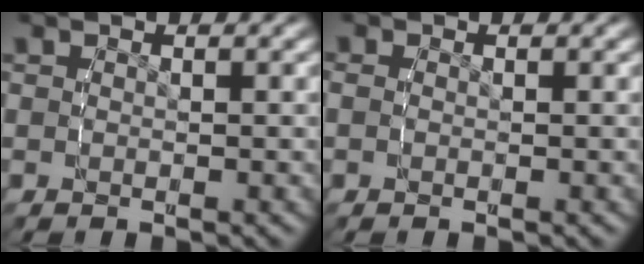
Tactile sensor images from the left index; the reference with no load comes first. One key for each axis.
{"total": 0.8, "fx": 0.0, "fy": 0.7, "fz": 0.5, "tx": -0.012, "ty": -0.002, "tz": 0.000}